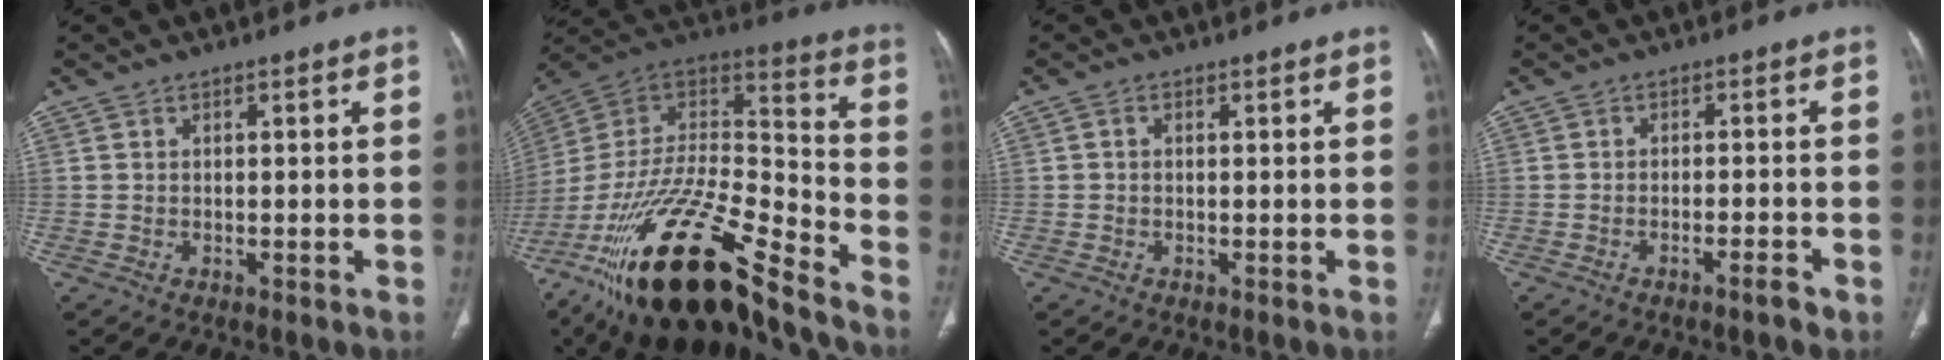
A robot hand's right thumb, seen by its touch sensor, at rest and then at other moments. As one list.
[{"total": 29.6, "force": [-20.3, 8.8, 19.7], "torque": [-0.357, 0.047, -0.355]}, {"total": 0.7, "force": [0.0, 0.5, 0.5], "torque": [-0.008, 0.001, -0.004]}, {"total": 2.4, "force": [-1.7, 0.4, 1.7], "torque": [-0.033, 0.009, -0.029]}]